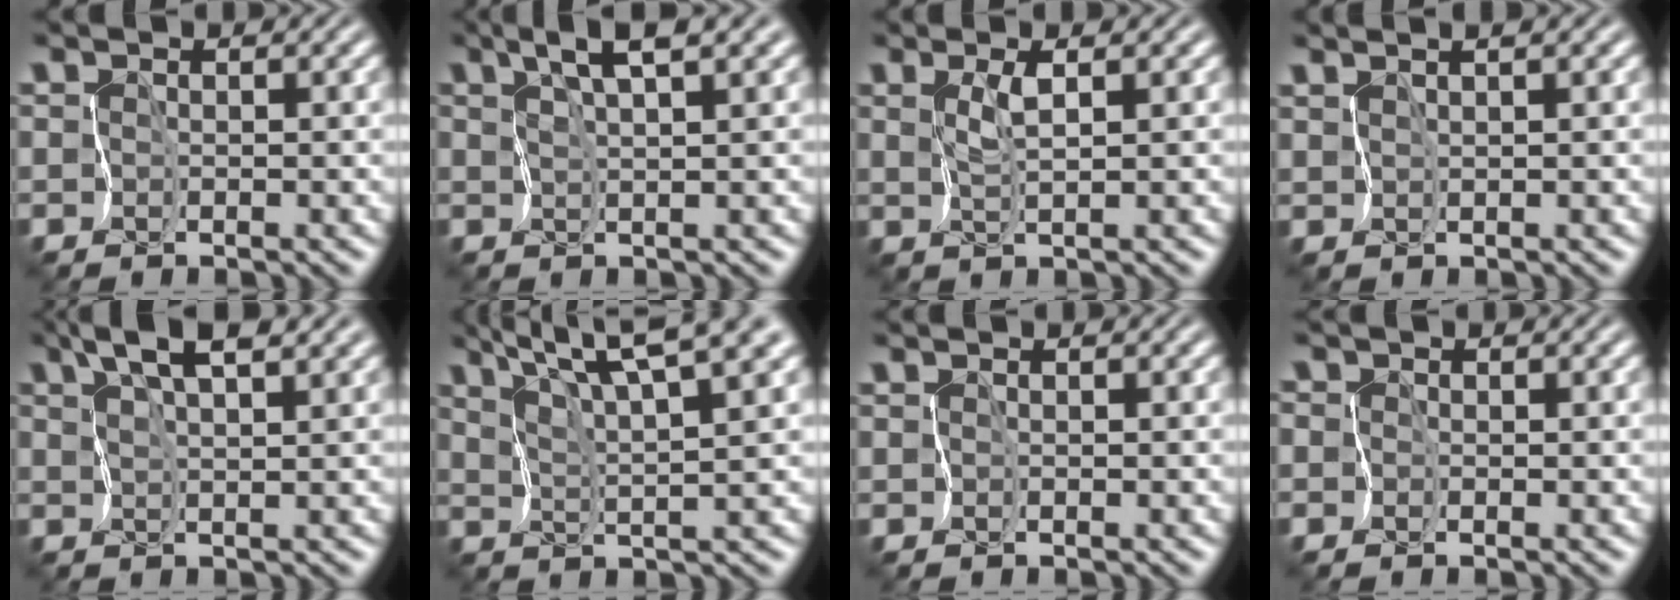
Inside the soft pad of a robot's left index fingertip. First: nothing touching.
{"total": 3.5, "force": [2.2, 0.1, 2.7], "torque": [-0.055, 0.005, 0.042]}
{"total": 1.2, "force": [0.6, -0.2, 1.0], "torque": [-0.024, -0.007, 0.016]}
{"total": 2.7, "force": [2.1, 0.5, 1.6], "torque": [-0.033, 0.013, 0.028]}
{"total": 3.9, "force": [2.6, 0.6, 2.8], "torque": [-0.060, 0.007, 0.049]}
{"total": 7.6, "force": [5.2, 1.5, 5.3], "torque": [-0.085, 0.020, 0.061]}
{"total": 0.0}
{"total": 1.2, "force": [0.1, 1.1, 0.2], "torque": [0.003, 0.004, -0.009]}